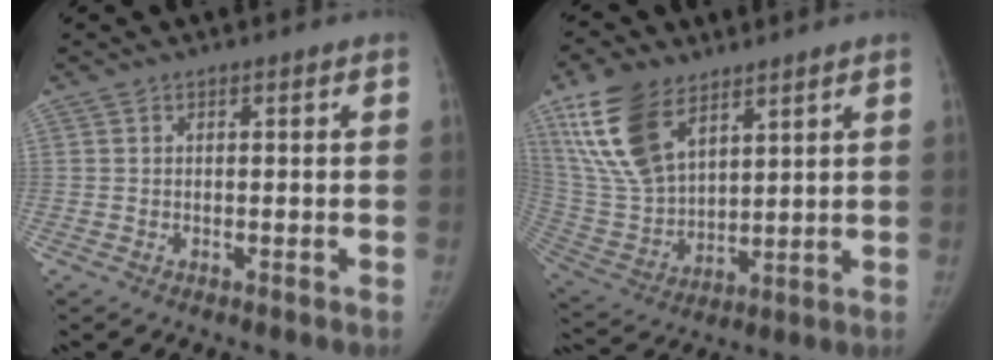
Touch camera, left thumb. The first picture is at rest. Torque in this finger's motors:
{"motor_torque": [0.23, 0.07, 1.48, -1.29, 0.11]}